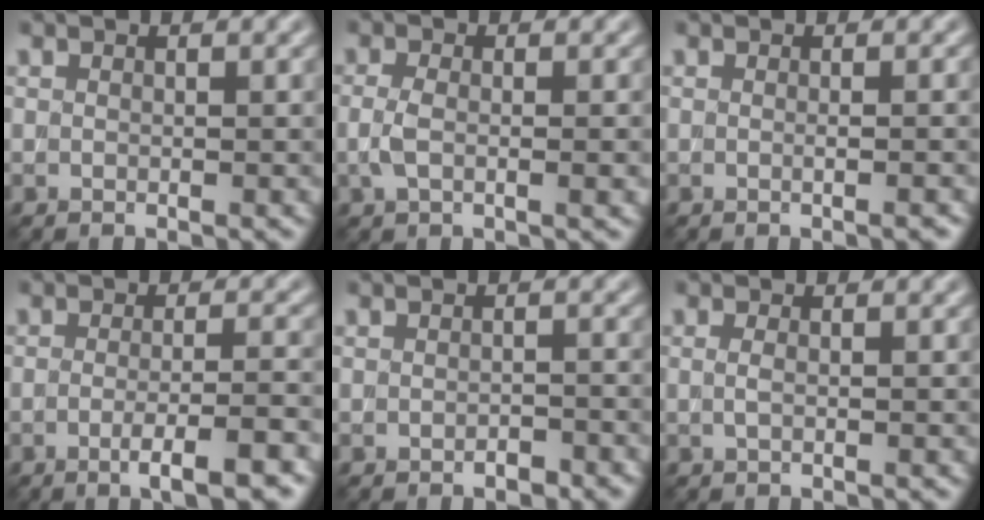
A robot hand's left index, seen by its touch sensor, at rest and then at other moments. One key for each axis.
{"total": 2.4, "fx": -0.3, "fy": 1.0, "fz": 2.1, "tx": -0.050, "ty": -0.002, "tz": -0.010}
{"total": 2.2, "fx": 0.0, "fy": 1.1, "fz": 2.0, "tx": 0.000, "ty": 0.005, "tz": -0.013}
{"total": 4.6, "fx": -2.0, "fy": 0.8, "fz": 4.1, "tx": -0.061, "ty": -0.001, "tz": -0.037}
{"total": 1.0, "fx": -0.8, "fy": 0.3, "fz": 0.6, "tx": -0.010, "ty": 0.000, "tz": -0.012}
{"total": 0.7, "fx": 0.1, "fy": 0.2, "fz": 0.7, "tx": -0.015, "ty": -0.002, "tz": -0.003}